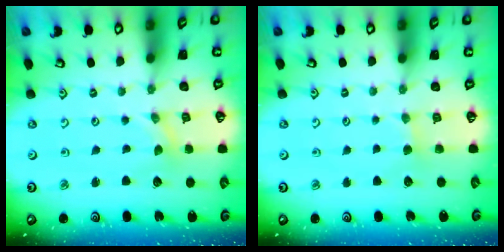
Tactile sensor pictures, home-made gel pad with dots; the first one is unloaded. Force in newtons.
{"total": 2.1, "press": 2.0, "slide": 0.3}